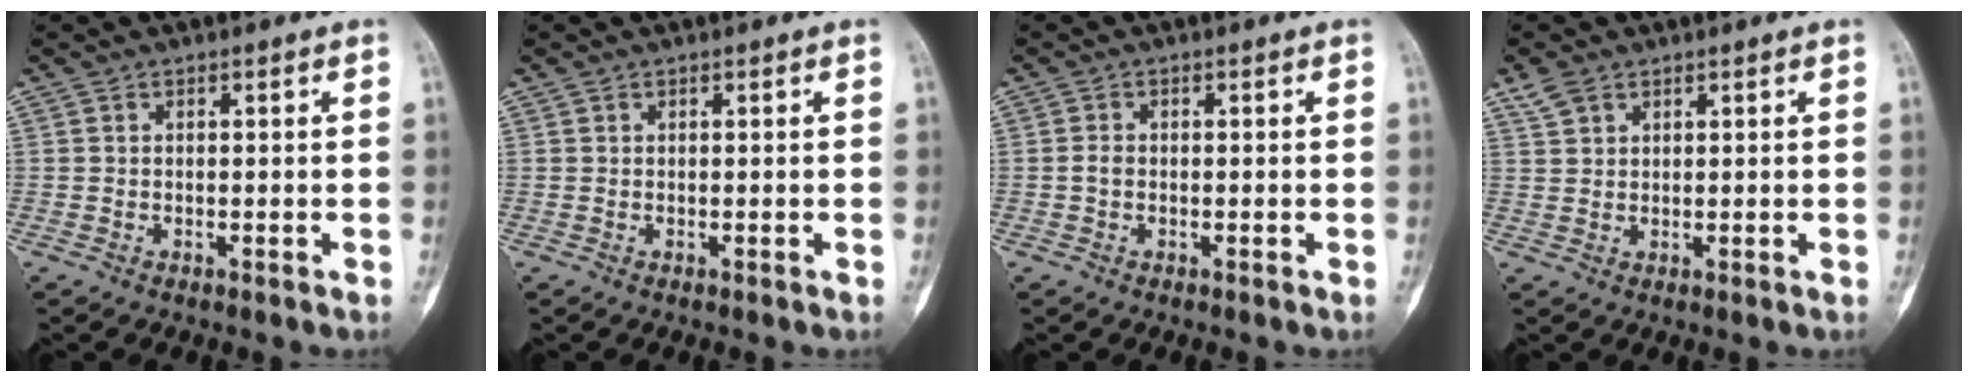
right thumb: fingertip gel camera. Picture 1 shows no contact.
{"total": 0.0}
{"total": 1.3, "force": [-0.2, 0.9, 0.8], "torque": [-0.015, 0.002, -0.006]}
{"total": 3.2, "force": [2.2, 1.8, 1.4], "torque": [-0.026, 0.001, 0.048]}